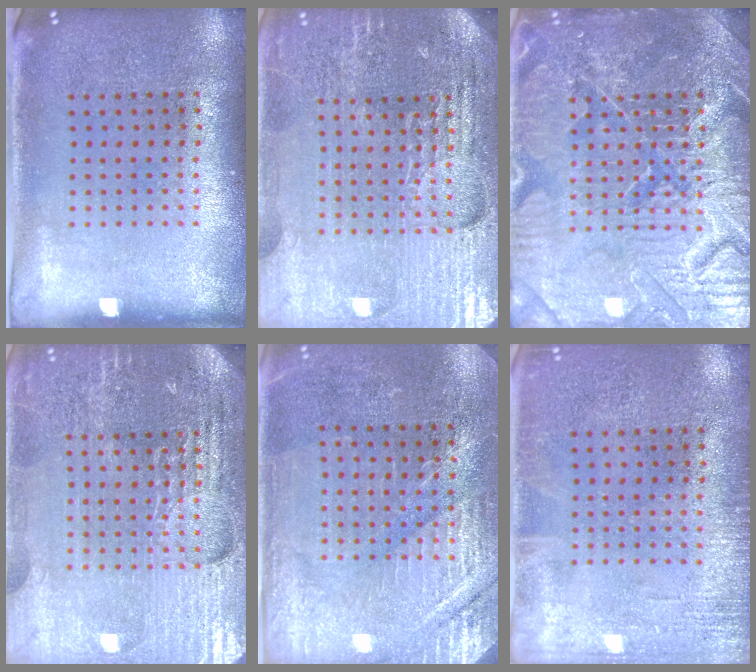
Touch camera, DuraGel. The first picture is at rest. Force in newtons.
{"total": 4.9, "press": 4.6, "slide": 1.7}
{"total": 5.6, "press": 5.6, "slide": 0.6}
{"total": 4.9, "press": 4.6, "slide": 1.8}
{"total": 3.1, "press": 3.0, "slide": 0.4}
{"total": 1.9, "press": 1.9, "slide": 0.2}